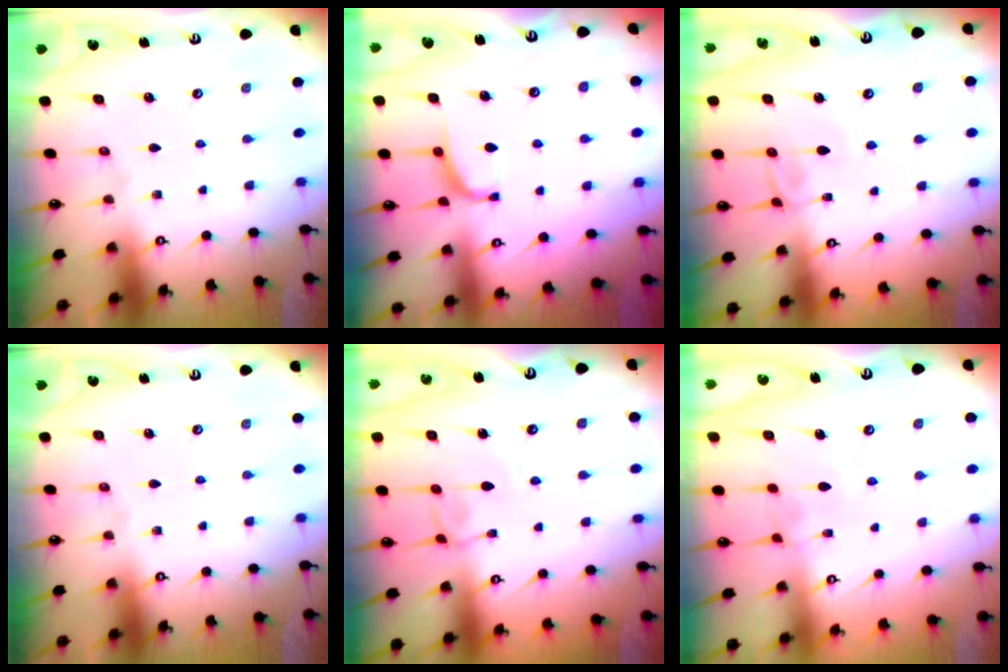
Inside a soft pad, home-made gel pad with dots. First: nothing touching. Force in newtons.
{"total": 1.8, "press": 1.7, "slide": 0.6}
{"total": 3.5, "press": 3.5, "slide": 0.3}
{"total": 0.0}
{"total": 3.6, "press": 3.6, "slide": 0.1}
{"total": 3.5, "press": 3.5, "slide": 0.6}